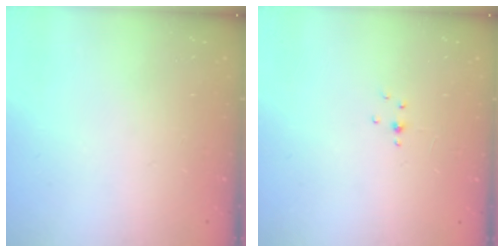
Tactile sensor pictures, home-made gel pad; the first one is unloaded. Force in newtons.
{"total": 1.8, "press": 1.8, "slide": 0.2}